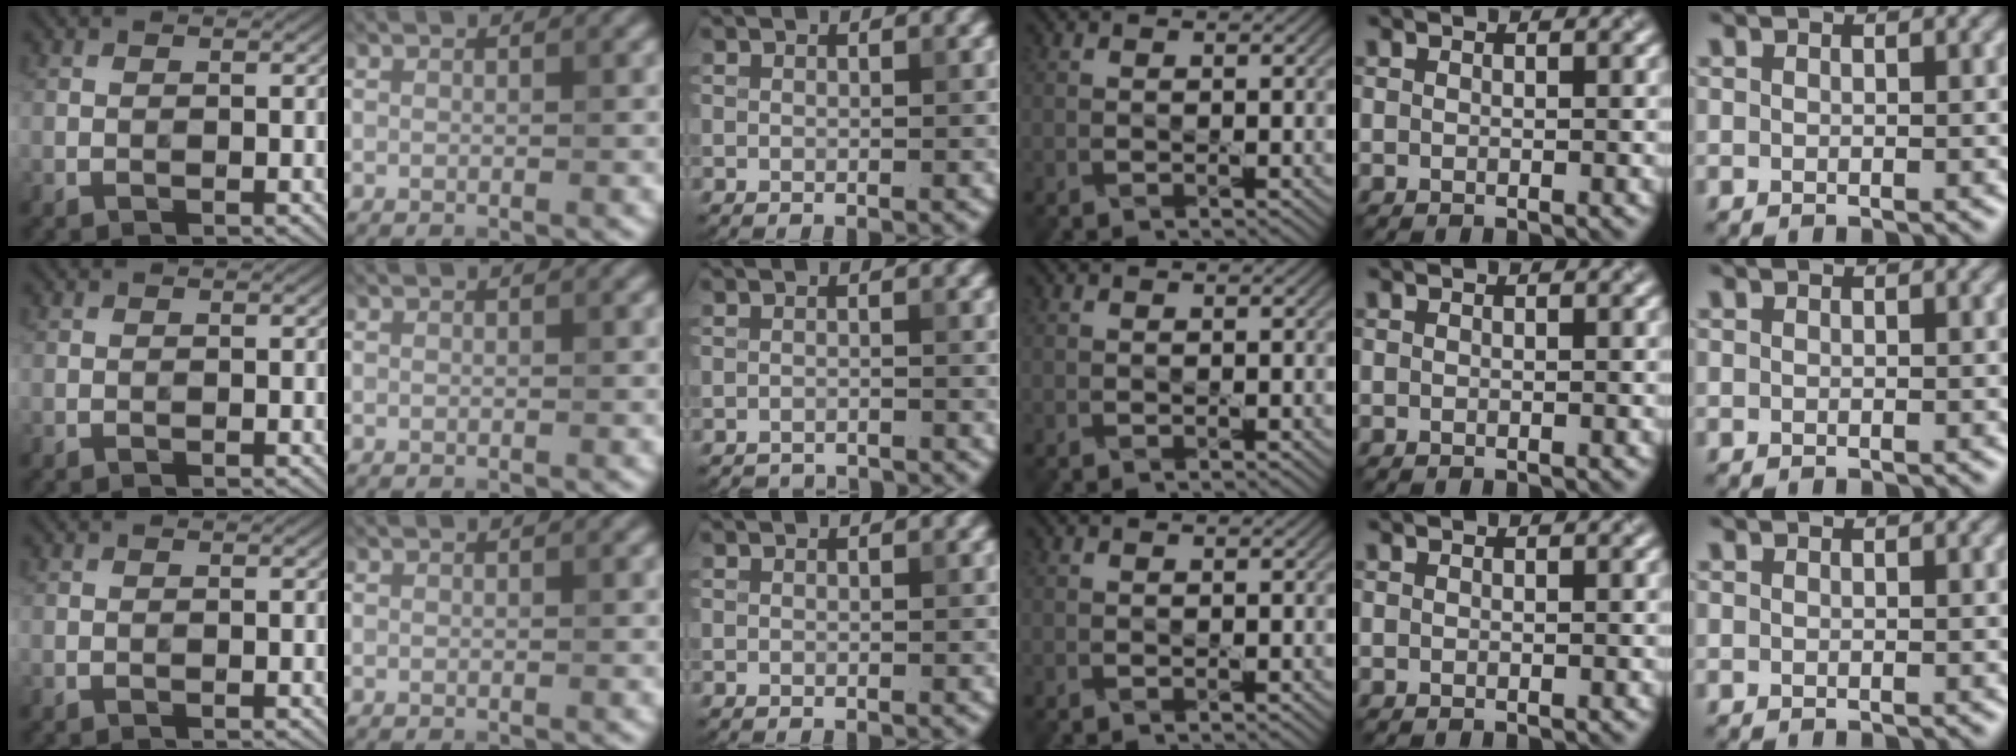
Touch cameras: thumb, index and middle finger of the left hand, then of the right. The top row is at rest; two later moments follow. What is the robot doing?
{"motion": "pour", "object": "pitcher"}